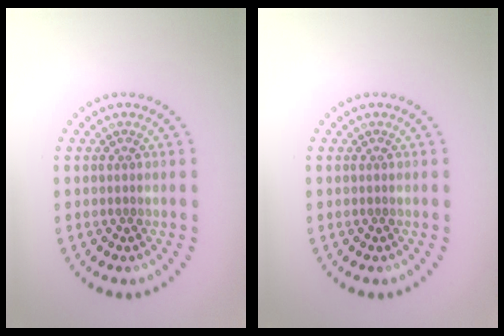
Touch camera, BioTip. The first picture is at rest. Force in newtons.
{"total": 0.0}